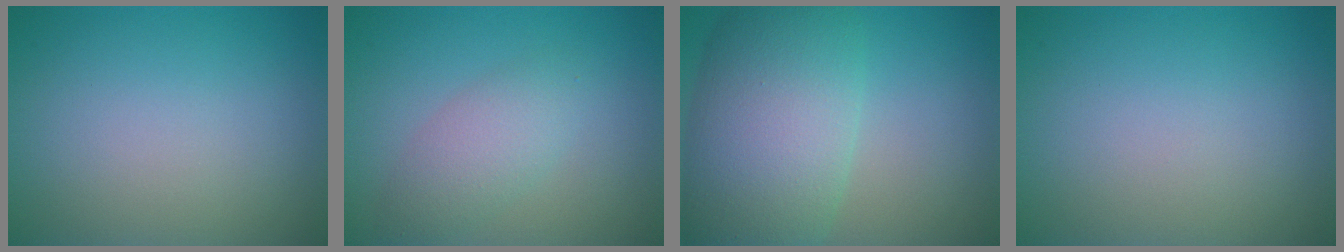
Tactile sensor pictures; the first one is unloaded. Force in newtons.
{"total": 2.8, "press": 2.8, "slide": 0.2}
{"total": 10.7, "press": 10.7, "slide": 0.2}
{"total": 0.0}